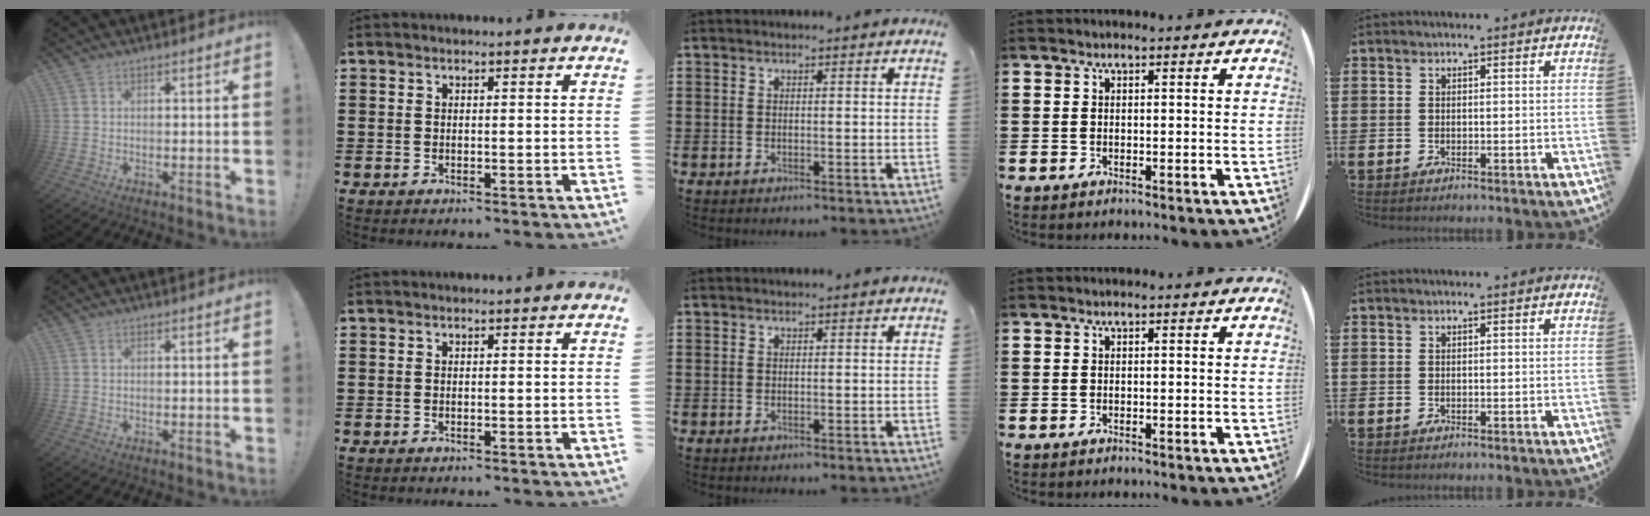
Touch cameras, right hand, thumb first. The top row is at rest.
{}